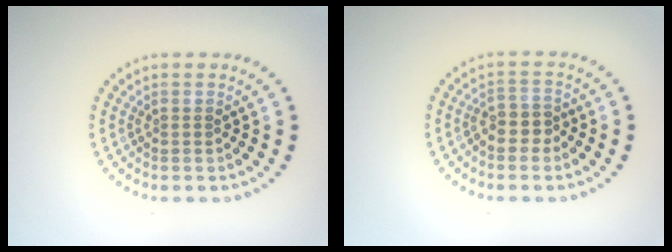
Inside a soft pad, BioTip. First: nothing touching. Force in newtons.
{"total": 2.4, "press": 2.2, "slide": 1.0}